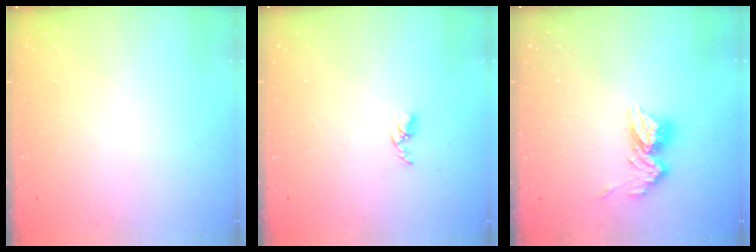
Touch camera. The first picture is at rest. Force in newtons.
{"total": 2.7, "press": 2.7, "slide": 0.5}
{"total": 11.5, "press": 11.4, "slide": 1.1}